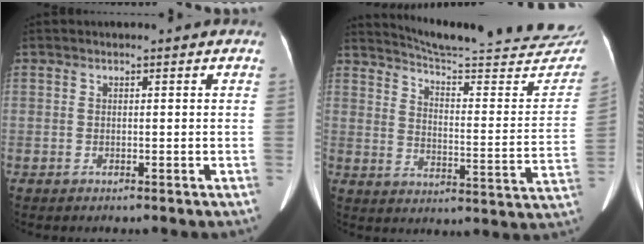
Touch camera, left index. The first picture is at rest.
{"total": 27.2, "force": [25.6, 1.8, 9.1], "torque": [-0.129, -0.110, 0.314]}